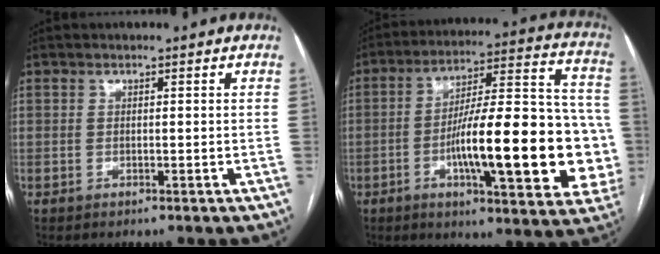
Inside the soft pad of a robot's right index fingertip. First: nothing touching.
{"total": 24.0, "force": [-5.1, 5.0, 22.9], "torque": [-0.274, 0.023, -0.063]}